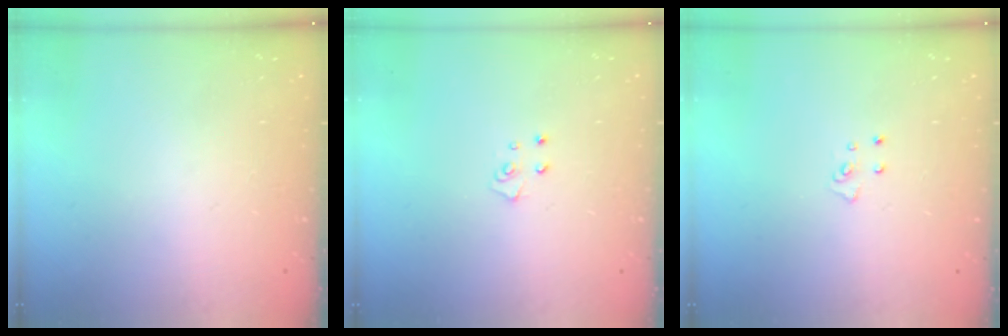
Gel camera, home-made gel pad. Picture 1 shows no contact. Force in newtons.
{"total": 4.2, "press": 4.1, "slide": 0.4}
{"total": 4.1, "press": 4.1, "slide": 0.4}